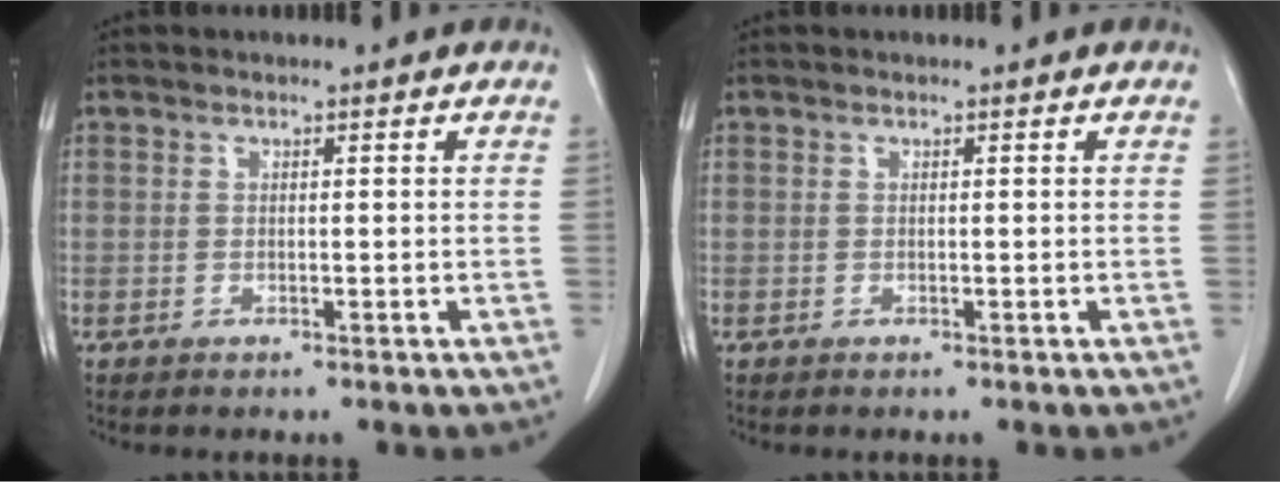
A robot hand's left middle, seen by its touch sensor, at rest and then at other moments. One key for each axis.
{"total": 0.0}